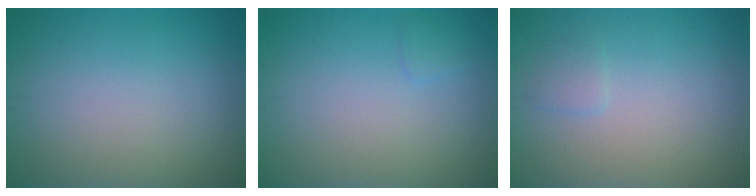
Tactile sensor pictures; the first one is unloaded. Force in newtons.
{"total": 0.7, "press": 0.7, "slide": 0.1}
{"total": 0.9, "press": 0.9, "slide": 0.1}